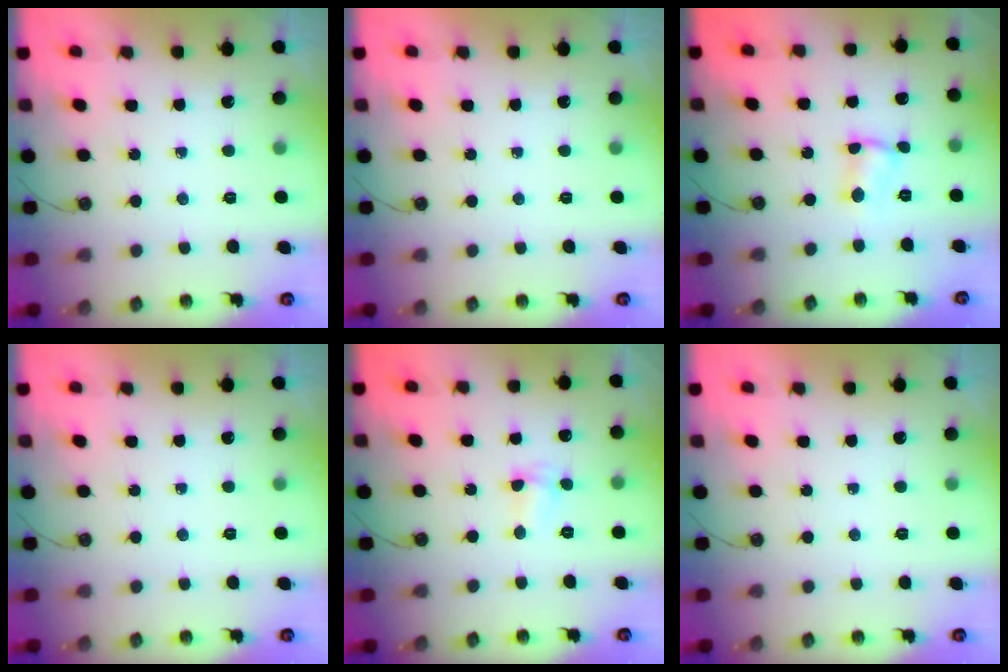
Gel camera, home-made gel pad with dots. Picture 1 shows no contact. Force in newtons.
{"total": 0.0}
{"total": 2.2, "press": 2.2, "slide": 0.1}
{"total": 0.0}
{"total": 1.9, "press": 1.8, "slide": 0.5}
{"total": 0.0}